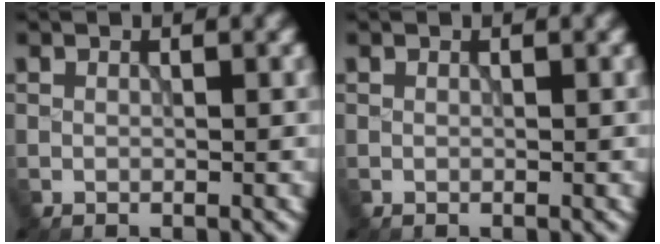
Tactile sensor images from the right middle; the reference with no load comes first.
{"total": 0.0}